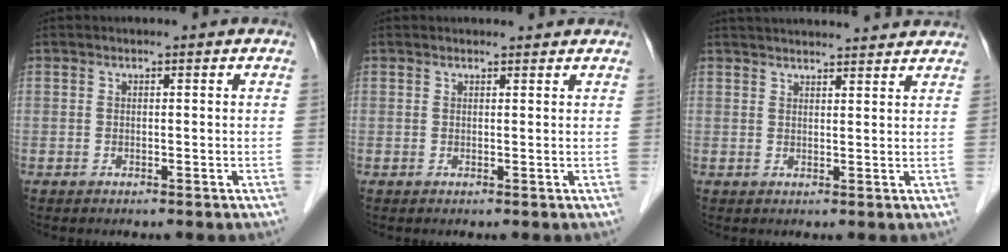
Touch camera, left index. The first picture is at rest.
{"total": 2.4, "force": [2.3, 0.6, 0.3], "torque": [-0.009, 0.014, 0.026]}
{"total": 14.3, "force": [13.5, 1.6, 4.4], "torque": [-0.062, 0.039, 0.175]}